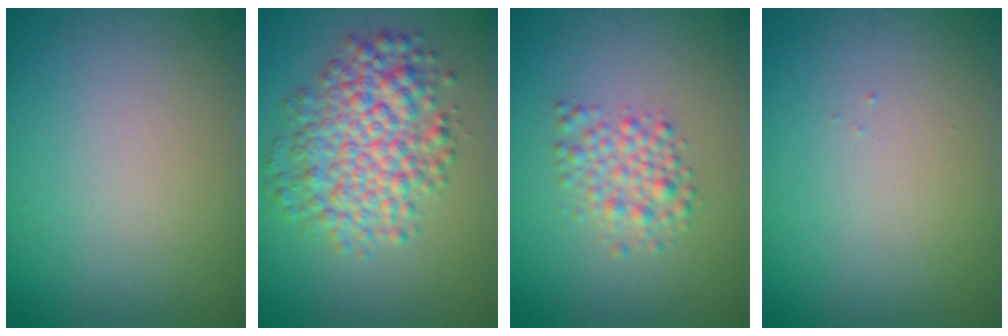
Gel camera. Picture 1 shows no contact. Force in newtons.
{"total": 6.2, "press": 6.2, "slide": 0.1}
{"total": 2.5, "press": 2.5, "slide": 0.0}
{"total": 0.0}